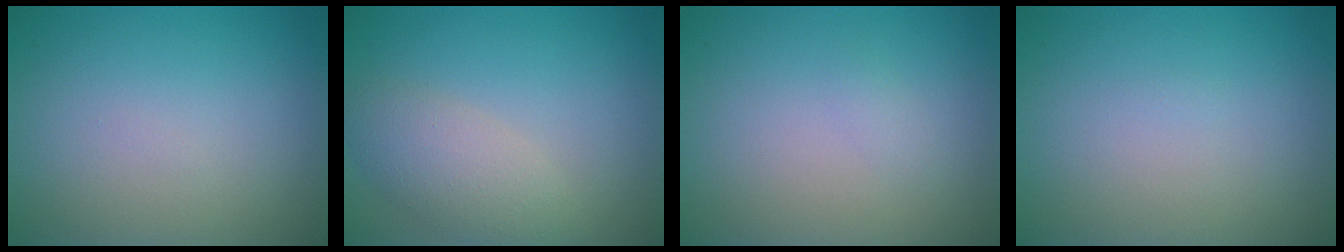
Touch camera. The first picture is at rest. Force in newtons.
{"total": 3.7, "press": 3.7, "slide": 0.2}
{"total": 0.6, "press": 0.6, "slide": 0.1}
{"total": 0.0}